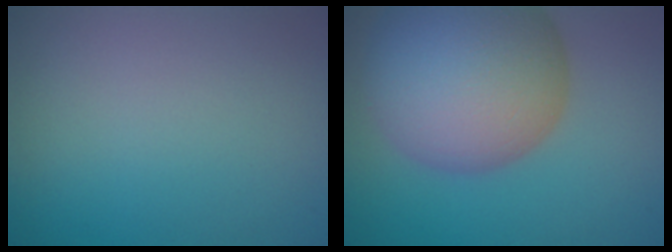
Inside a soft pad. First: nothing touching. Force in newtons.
{"total": 13.5, "press": 13.4, "slide": 0.9}